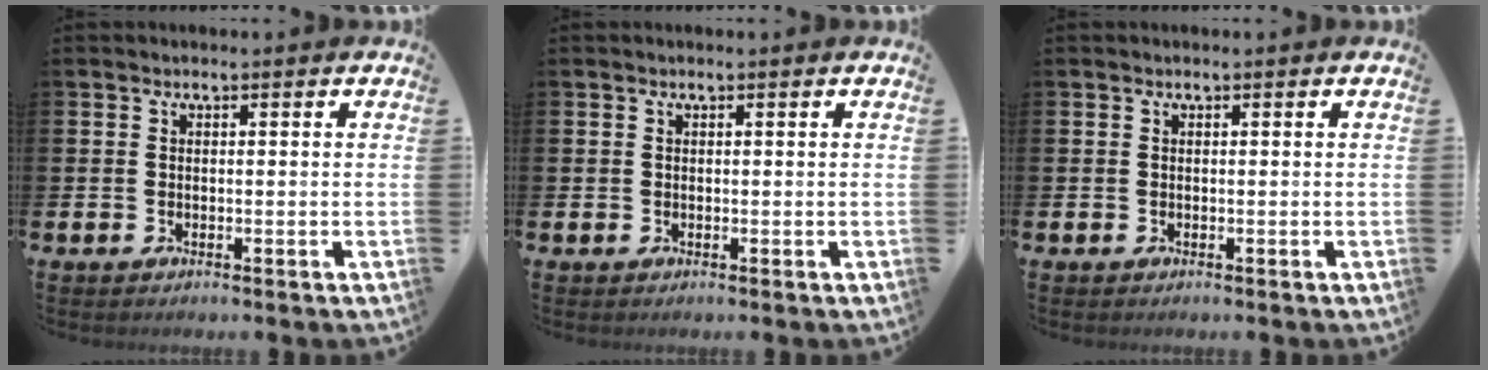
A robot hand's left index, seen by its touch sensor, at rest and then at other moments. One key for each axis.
{"total": 0.0}
{"total": 0.0}